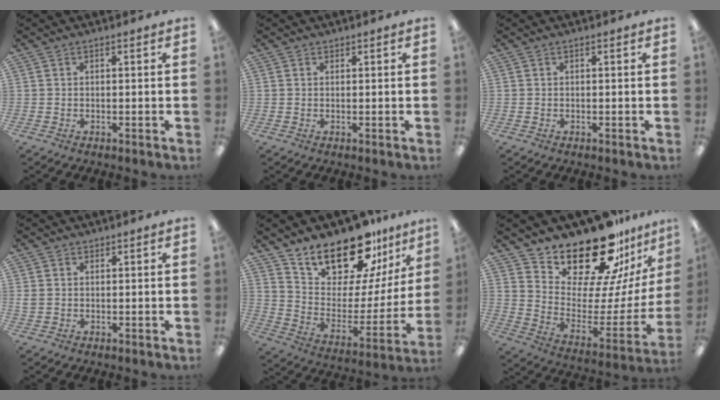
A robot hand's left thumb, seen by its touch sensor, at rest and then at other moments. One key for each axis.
{"total": 0.5, "fx": 0.5, "fy": 0.2, "fz": -0.1, "tx": 0.002, "ty": 0.001, "tz": 0.009}
{"total": 0.0}
{"total": 1.5, "fx": 0.8, "fy": 1.1, "fz": 0.5, "tx": -0.011, "ty": 0.003, "tz": 0.015}
{"total": 19.9, "fx": 17.1, "fy": 7.2, "fz": 7.2, "tx": -0.126, "ty": -0.134, "tz": 0.301}
{"total": 22.8, "fx": 19.6, "fy": 6.8, "fz": 9.5, "tx": -0.156, "ty": -0.160, "tz": 0.337}